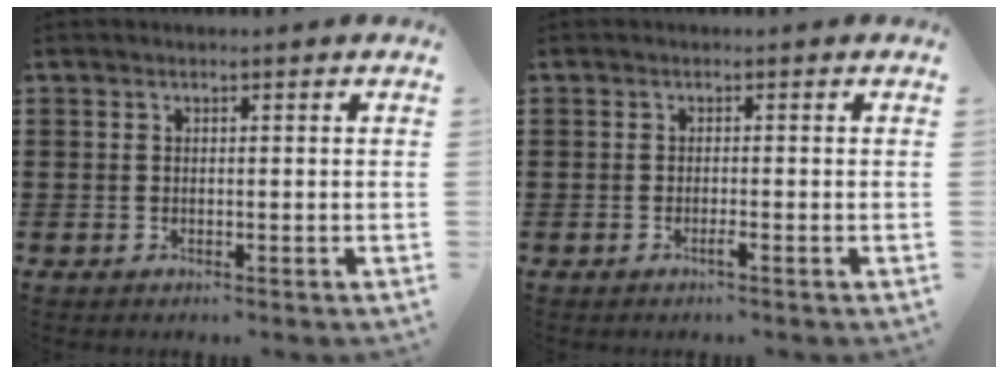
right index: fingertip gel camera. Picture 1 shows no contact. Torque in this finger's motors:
{"motor_torque": [-0.02, 0.09, 0.00, 0.04]}